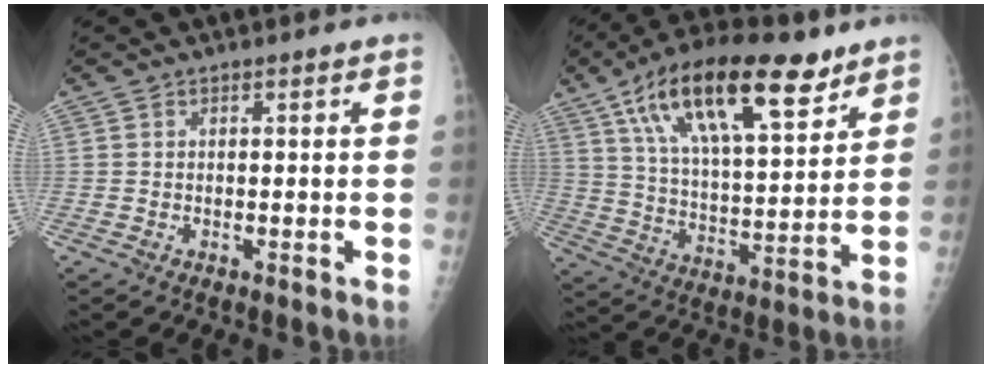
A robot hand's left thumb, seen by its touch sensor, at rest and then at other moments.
{"total": 23.3, "force": [12.9, 9.0, 17.1], "torque": [-0.271, -0.028, 0.223]}